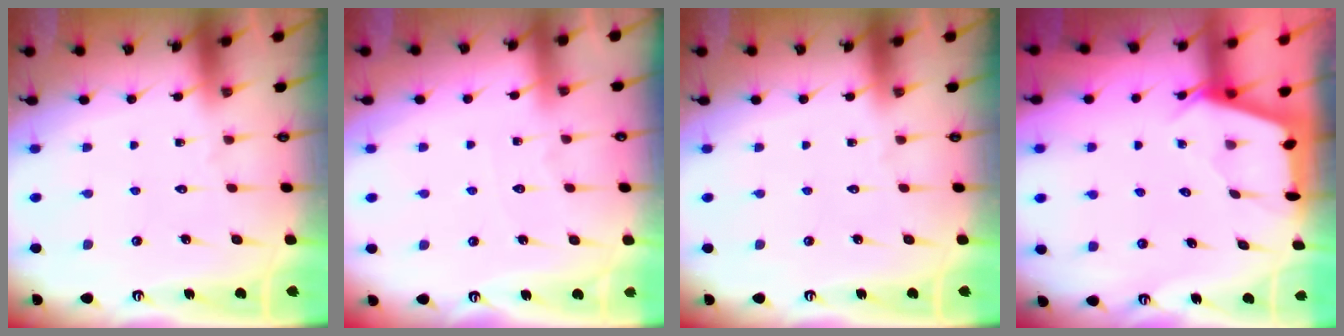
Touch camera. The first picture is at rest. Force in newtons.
{"total": 2.7, "press": 2.7, "slide": 0.4}
{"total": 0.0}
{"total": 2.5, "press": 2.5, "slide": 0.3}